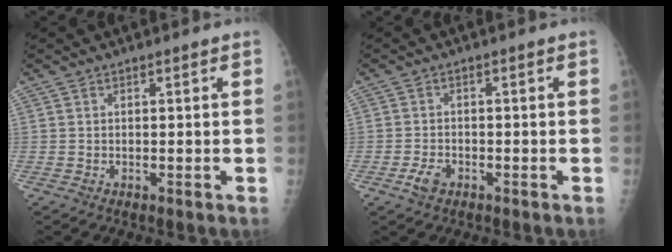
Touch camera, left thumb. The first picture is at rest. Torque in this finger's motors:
{"motor_torque": [-0.30, 0.28, 0.27, 0.21, 0.01]}